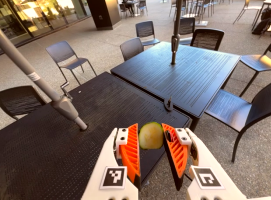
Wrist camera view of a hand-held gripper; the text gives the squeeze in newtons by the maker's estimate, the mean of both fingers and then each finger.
{"total": 4.1, "left": 3.7, "right": 4.4}